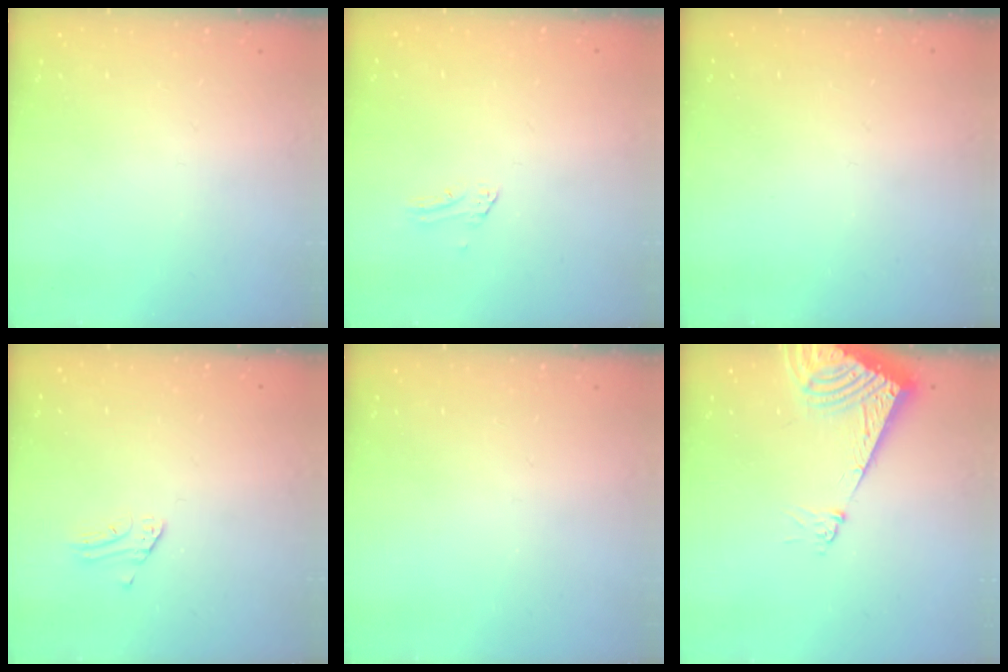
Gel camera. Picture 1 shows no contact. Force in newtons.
{"total": 1.4, "press": 1.4, "slide": 0.1}
{"total": 0.6, "press": 0.6, "slide": 0.0}
{"total": 2.2, "press": 2.2, "slide": 0.2}
{"total": 0.0}
{"total": 8.8, "press": 8.7, "slide": 1.1}